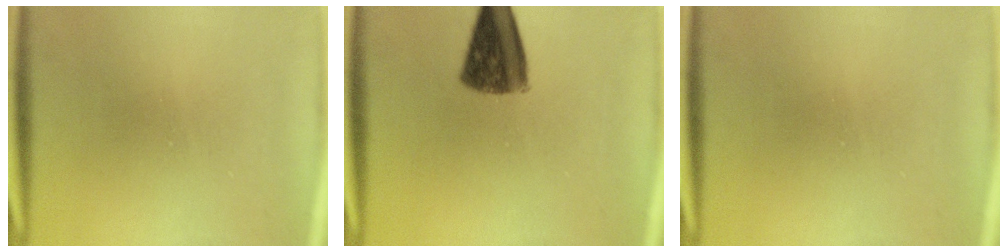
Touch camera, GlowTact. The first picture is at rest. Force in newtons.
{"total": 9.8}
{"total": 0.0}